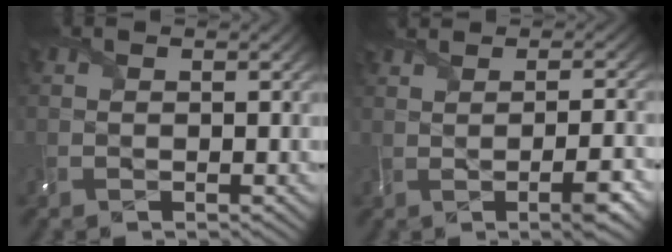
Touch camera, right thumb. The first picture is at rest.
{"total": 3.4, "force": [-0.3, 0.3, 3.3], "torque": [-0.040, 0.013, -0.008]}